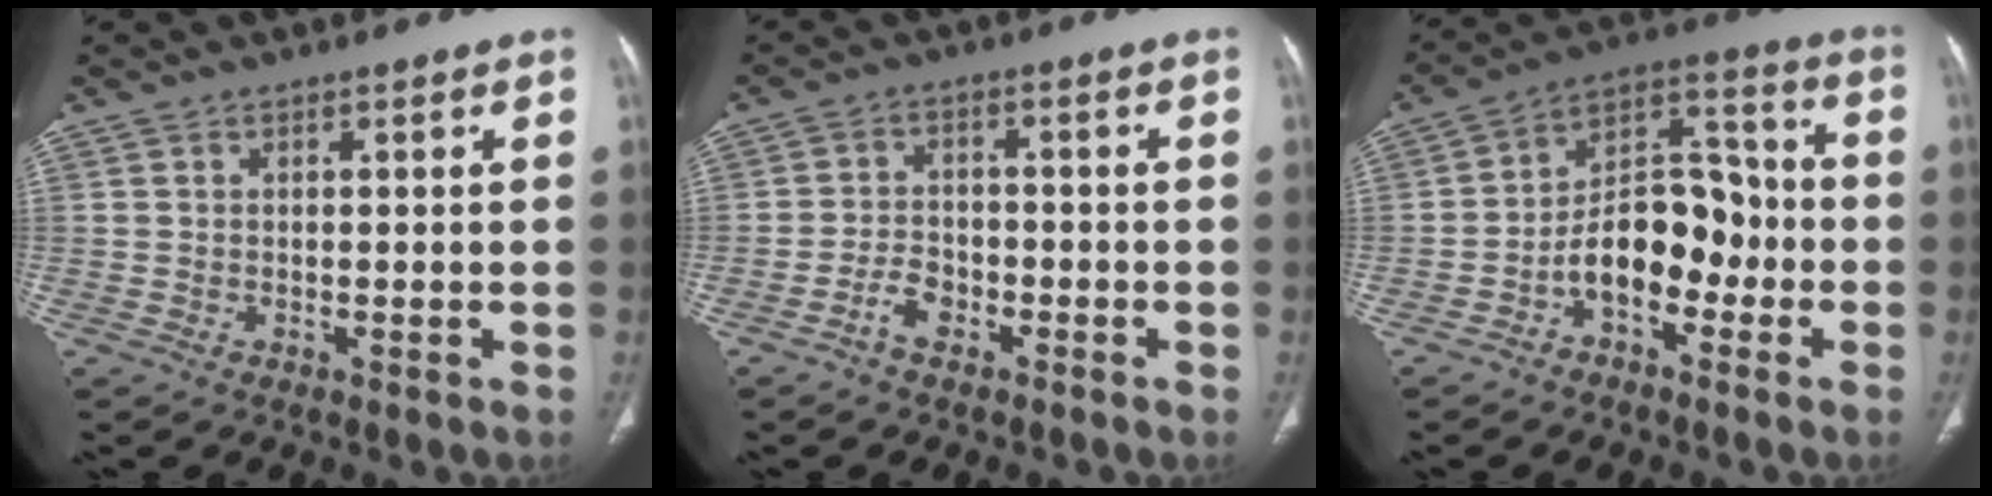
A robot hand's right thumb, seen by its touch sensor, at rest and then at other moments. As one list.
[{"total": 4.1, "force": [-2.6, 2.4, 2.0], "torque": [-0.032, 0.021, -0.047]}, {"total": 12.3, "force": [-4.2, 7.6, 8.8], "torque": [-0.113, 0.058, -0.078]}]